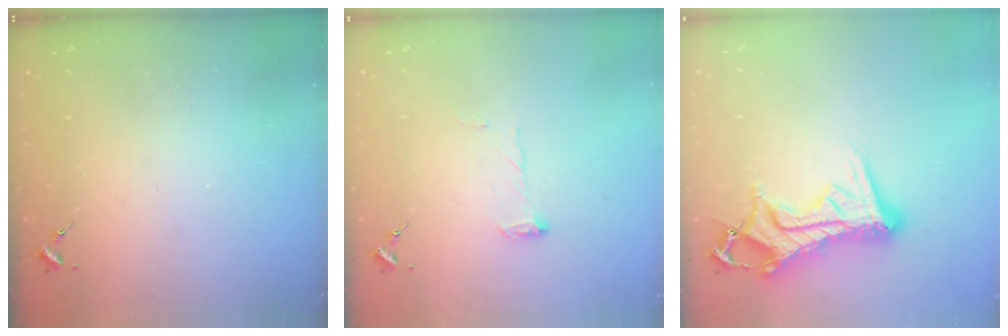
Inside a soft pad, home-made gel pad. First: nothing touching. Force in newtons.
{"total": 6.6, "press": 6.5, "slide": 0.8}
{"total": 15.8, "press": 15.7, "slide": 1.6}